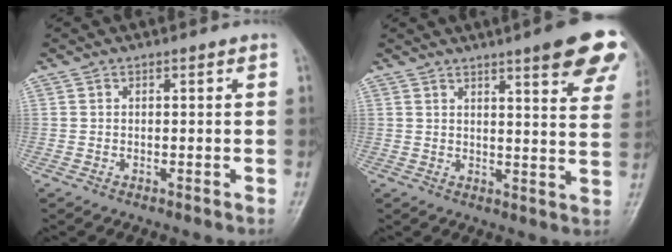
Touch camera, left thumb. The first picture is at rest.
{"total": 15.0, "force": [9.3, 3.0, 11.4], "torque": [-0.117, -0.036, 0.104]}